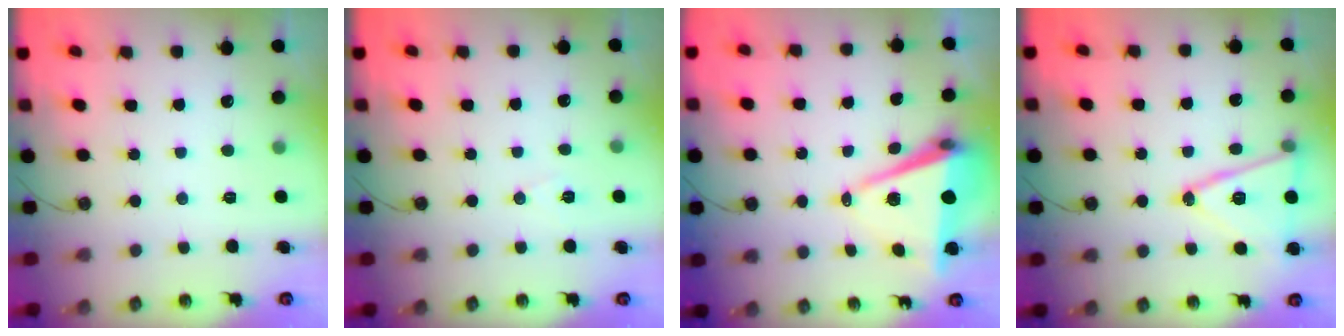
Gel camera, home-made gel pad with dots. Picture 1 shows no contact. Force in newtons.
{"total": 5.8, "press": 3.8, "slide": 4.4}
{"total": 8.4, "press": 7.3, "slide": 4.1}
{"total": 15.4, "press": 15.0, "slide": 3.4}